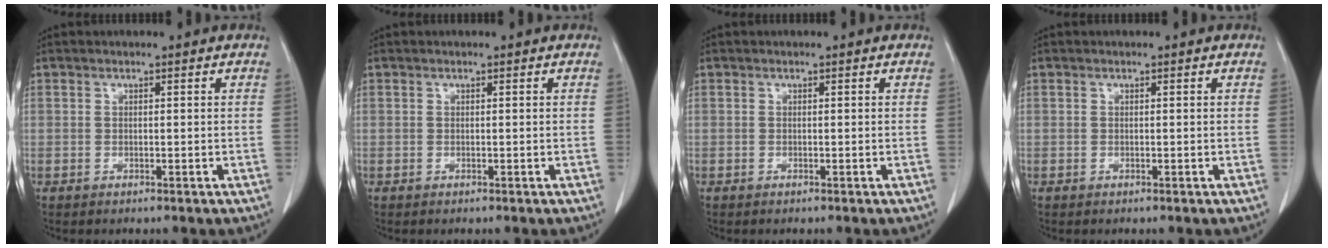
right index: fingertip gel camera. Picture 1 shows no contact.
{"total": 0.0}
{"total": 0.0}
{"total": 0.0}